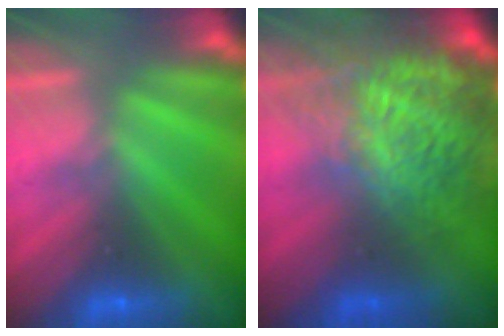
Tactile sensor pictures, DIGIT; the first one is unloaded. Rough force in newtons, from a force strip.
{"total": 10.5}